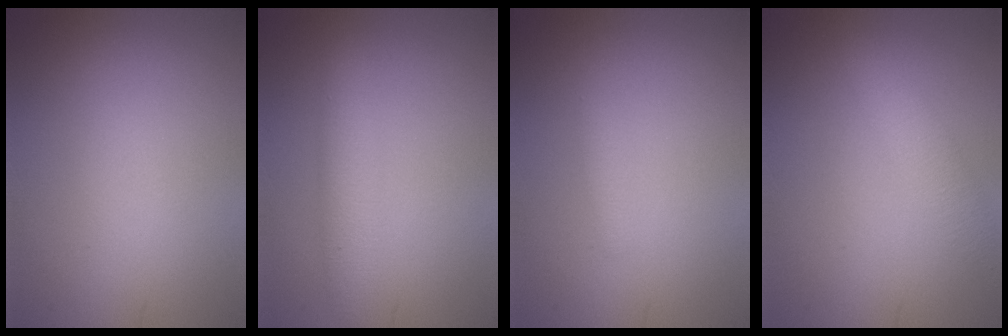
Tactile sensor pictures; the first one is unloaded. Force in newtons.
{"total": 2.5, "press": 2.5, "slide": 0.2}
{"total": 0.6, "press": 0.6, "slide": 0.1}
{"total": 2.9, "press": 2.9, "slide": 0.1}